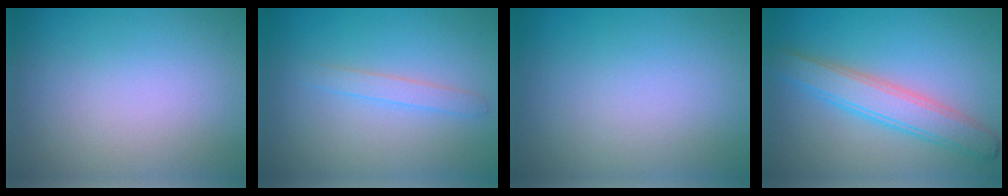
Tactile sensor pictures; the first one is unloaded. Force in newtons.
{"total": 1.5, "press": 1.4, "slide": 0.1}
{"total": 0.0}
{"total": 4.5, "press": 4.5, "slide": 0.3}